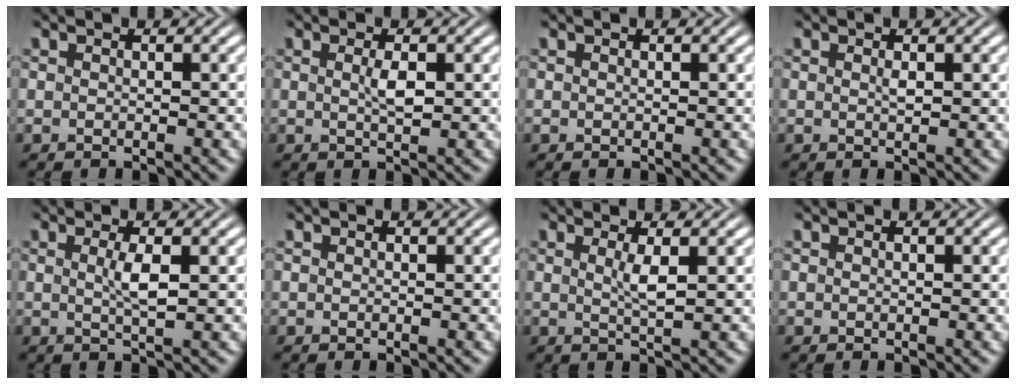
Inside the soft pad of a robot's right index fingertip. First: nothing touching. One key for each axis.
{"total": 1.6, "fx": 0.4, "fy": -0.1, "fz": 1.5, "tx": -0.024, "ty": -0.009, "tz": 0.008}
{"total": 0.0}
{"total": 0.7, "fx": 0.3, "fy": -0.3, "fz": 0.6, "tx": -0.009, "ty": -0.008, "tz": 0.007}
{"total": 2.0, "fx": 0.5, "fy": -0.3, "fz": 1.9, "tx": -0.036, "ty": -0.011, "tz": 0.013}
{"total": 0.0}
{"total": 1.9, "fx": 0.8, "fy": -0.5, "fz": 1.6, "tx": -0.032, "ty": -0.013, "tz": 0.019}
{"total": 0.0}